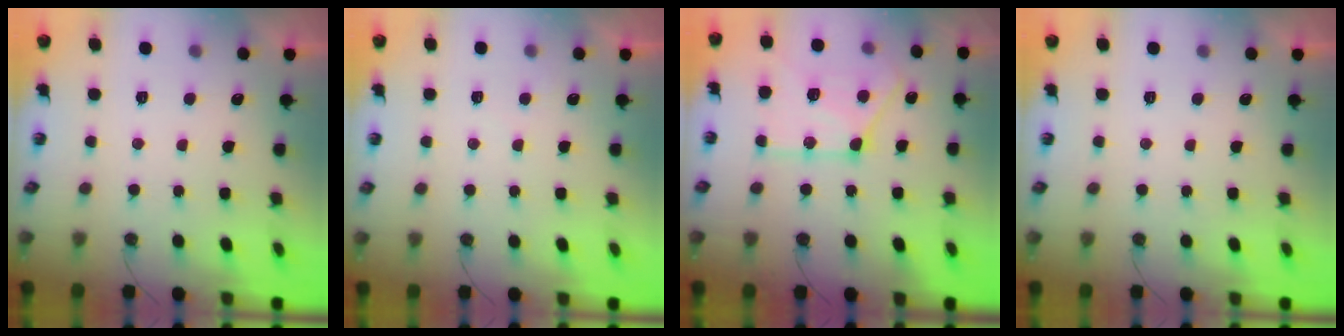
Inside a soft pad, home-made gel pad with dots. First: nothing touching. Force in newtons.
{"total": 3.1, "press": 3.1, "slide": 0.4}
{"total": 17.3, "press": 17.2, "slide": 1.5}
{"total": 0.0}